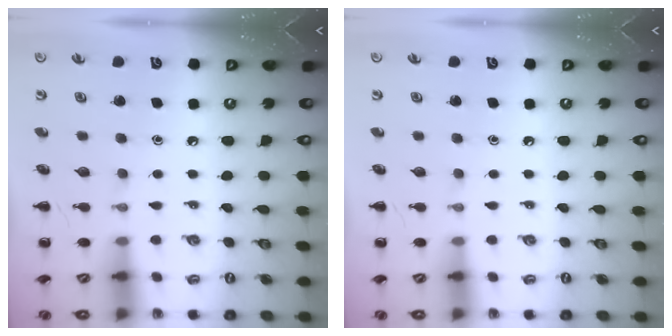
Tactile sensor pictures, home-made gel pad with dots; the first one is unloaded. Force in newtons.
{"total": 0.0}